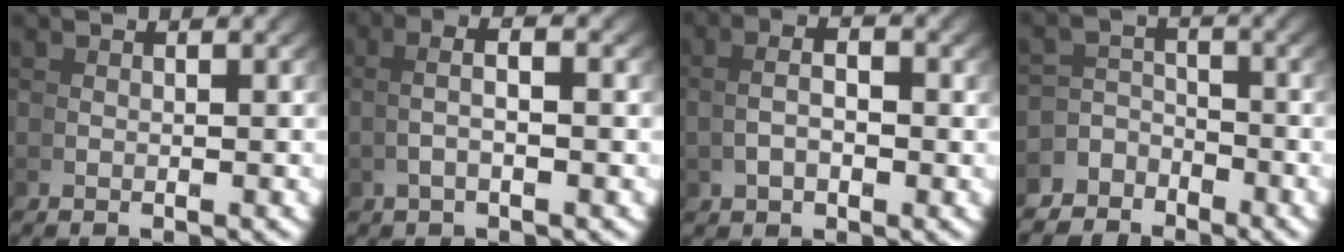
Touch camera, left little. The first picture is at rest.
{"total": 2.6, "force": [0.5, 0.4, 2.6], "torque": [-0.043, 0.008, 0.009]}
{"total": 2.7, "force": [0.3, 1.3, 2.4], "torque": [-0.036, 0.000, 0.010]}
{"total": 4.5, "force": [-2.7, 3.4, 1.1], "torque": [-0.009, -0.010, -0.052]}